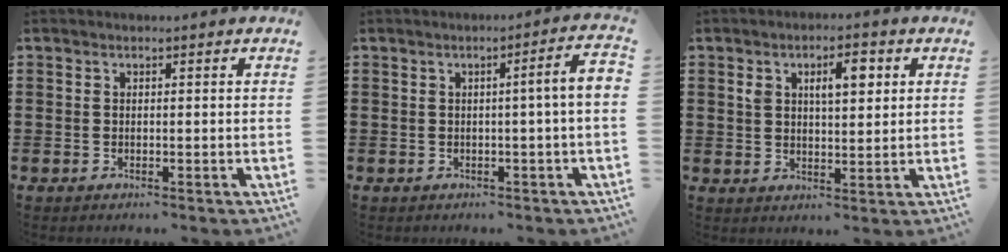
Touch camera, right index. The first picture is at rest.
{"total": 4.2, "force": [-0.2, -0.1, 4.1], "torque": [-0.065, -0.010, -0.007]}
{"total": 5.8, "force": [2.1, 2.4, 4.8], "torque": [-0.078, -0.001, 0.028]}